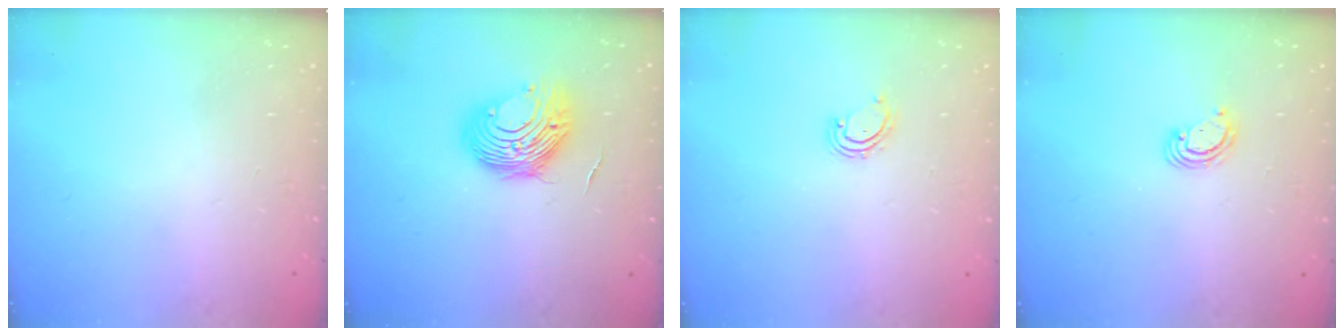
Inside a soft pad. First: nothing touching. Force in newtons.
{"total": 10.7, "press": 10.7, "slide": 0.8}
{"total": 2.6, "press": 2.6, "slide": 0.3}
{"total": 2.4, "press": 2.4, "slide": 0.2}